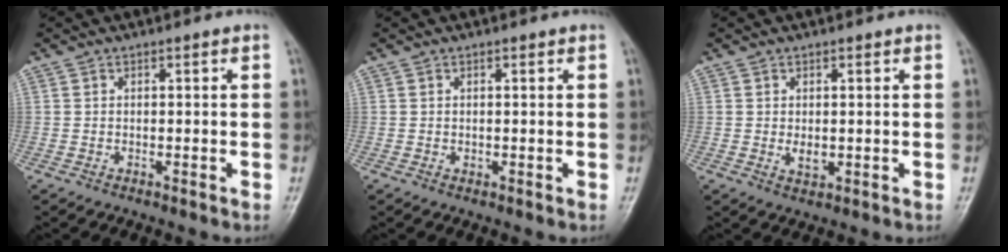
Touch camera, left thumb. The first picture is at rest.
{"total": 0.7, "force": [0.3, 0.5, 0.4], "torque": [-0.003, -0.001, 0.004]}
{"total": 2.3, "force": [0.3, 1.5, 1.8], "torque": [-0.025, -0.007, 0.009]}